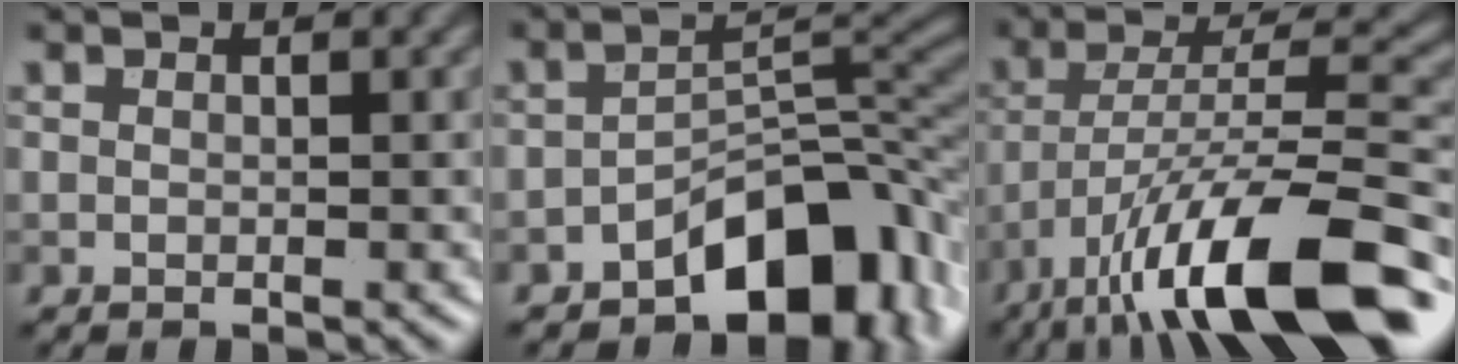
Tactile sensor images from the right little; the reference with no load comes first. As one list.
[{"total": 8.1, "force": [-4.7, 4.0, 5.2], "torque": [-0.058, 0.004, -0.083]}, {"total": 14.8, "force": [-9.4, 3.3, 10.9], "torque": [-0.181, 0.006, -0.163]}]